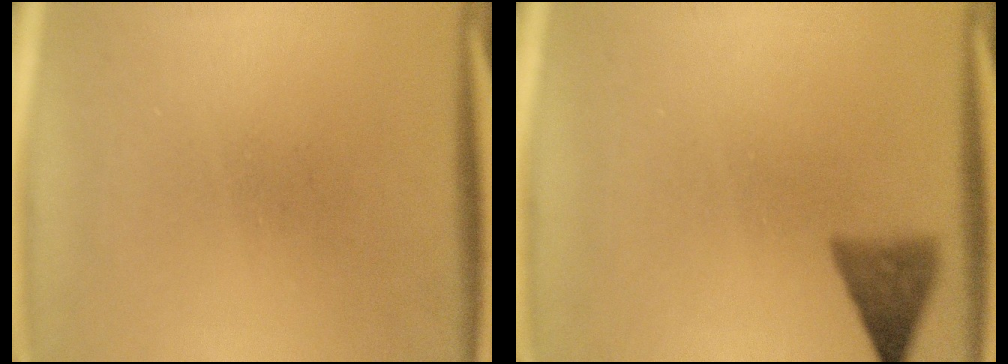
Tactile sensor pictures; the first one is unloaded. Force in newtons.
{"total": 3.5}